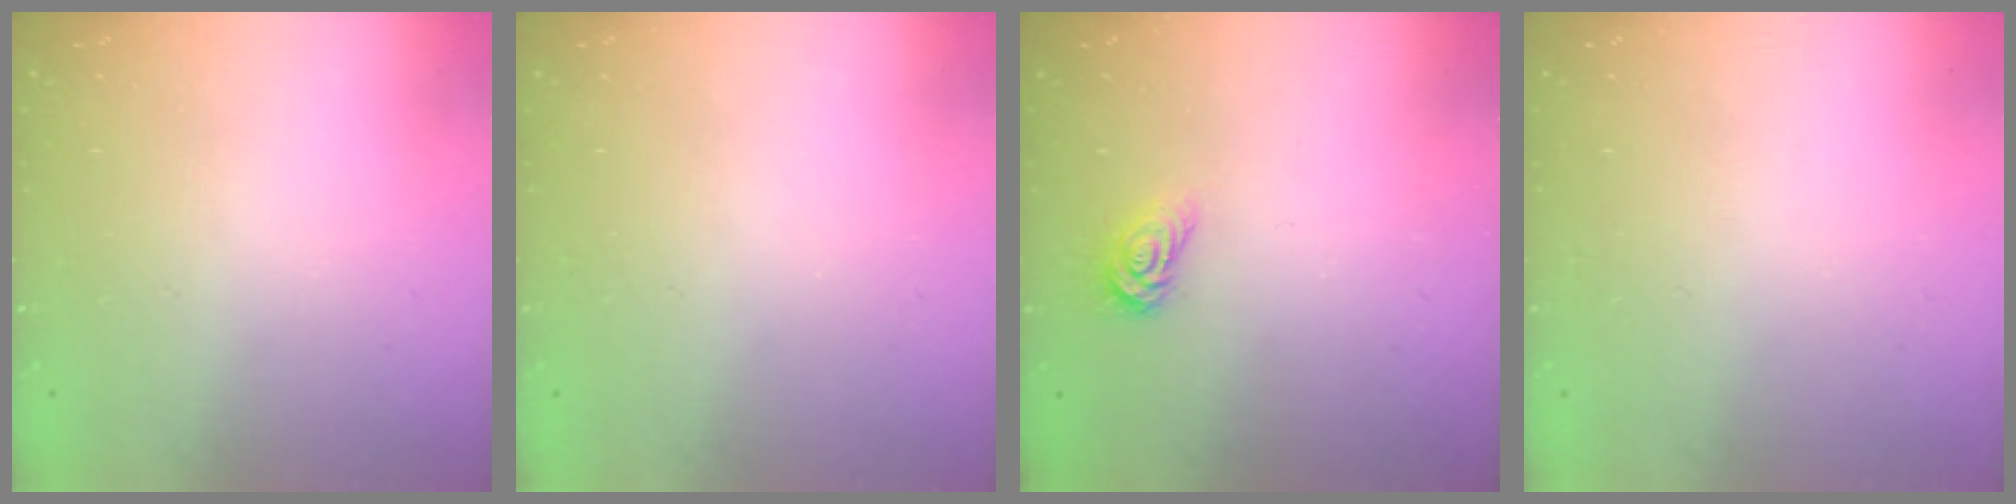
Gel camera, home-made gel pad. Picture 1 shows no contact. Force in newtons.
{"total": 0.0}
{"total": 3.4, "press": 3.4, "slide": 0.4}
{"total": 0.0}